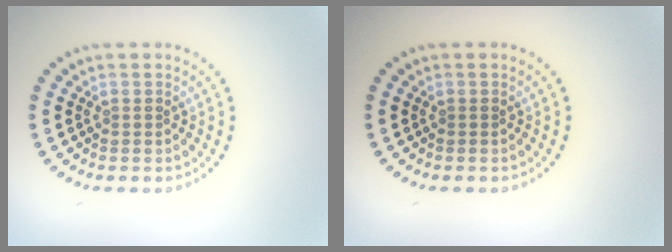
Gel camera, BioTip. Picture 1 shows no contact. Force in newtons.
{"total": 0.0}